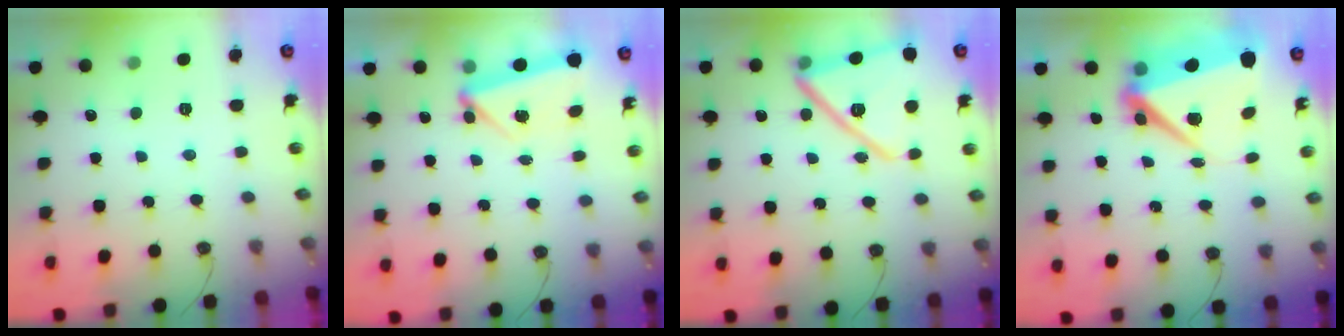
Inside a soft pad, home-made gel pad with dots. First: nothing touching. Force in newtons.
{"total": 6.4, "press": 6.3, "slide": 1.3}
{"total": 20.2, "press": 19.8, "slide": 3.9}
{"total": 10.8, "press": 10.7, "slide": 1.2}